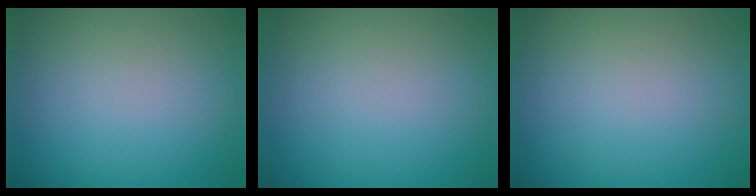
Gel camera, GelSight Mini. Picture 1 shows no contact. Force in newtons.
{"total": 0.0}
{"total": 0.0}